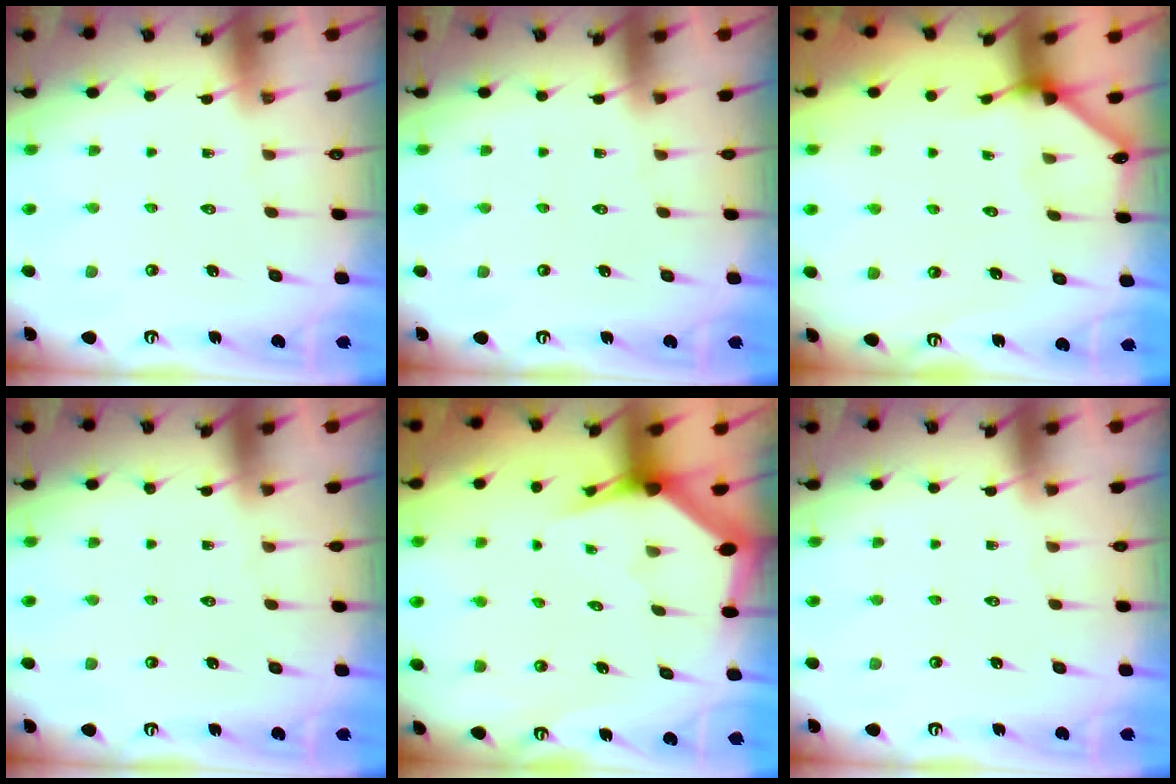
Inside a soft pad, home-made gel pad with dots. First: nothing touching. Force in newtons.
{"total": 0.0}
{"total": 2.4, "press": 2.4, "slide": 0.2}
{"total": 0.0}
{"total": 3.3, "press": 3.2, "slide": 0.5}
{"total": 0.0}